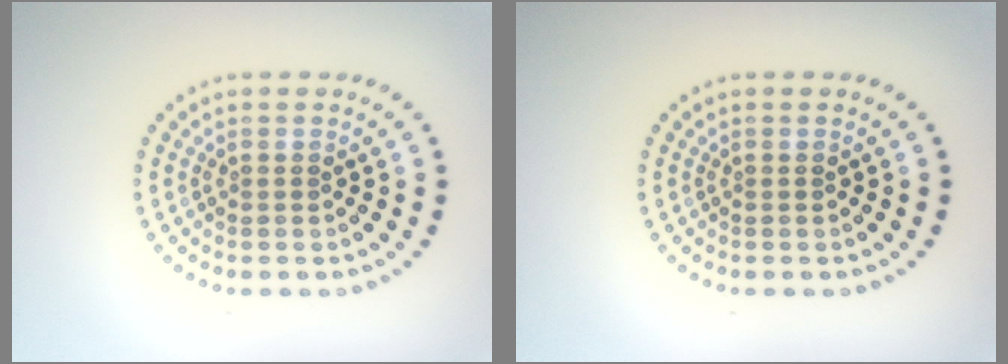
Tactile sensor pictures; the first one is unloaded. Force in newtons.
{"total": 0.0}